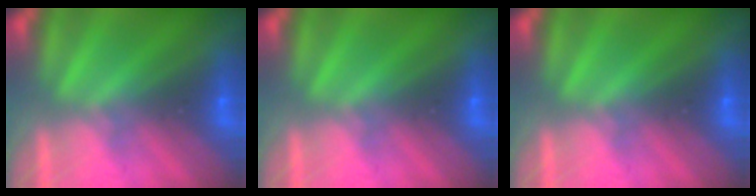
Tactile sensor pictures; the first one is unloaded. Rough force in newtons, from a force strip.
{"total": 0.0}
{"total": 0.0}